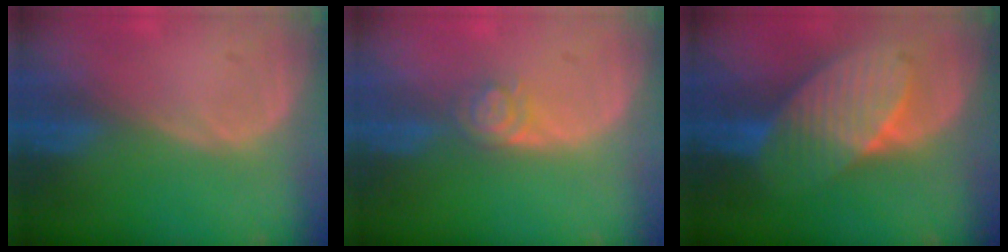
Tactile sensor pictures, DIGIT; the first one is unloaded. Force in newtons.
{"total": 3.8, "press": 3.4, "slide": 1.7}
{"total": 7.9, "press": 7.9, "slide": 0.1}